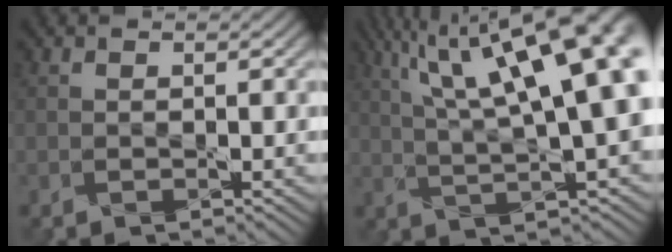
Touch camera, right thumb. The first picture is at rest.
{"total": 20.2, "force": [7.3, 6.7, 17.6], "torque": [-0.250, 0.070, 0.110]}